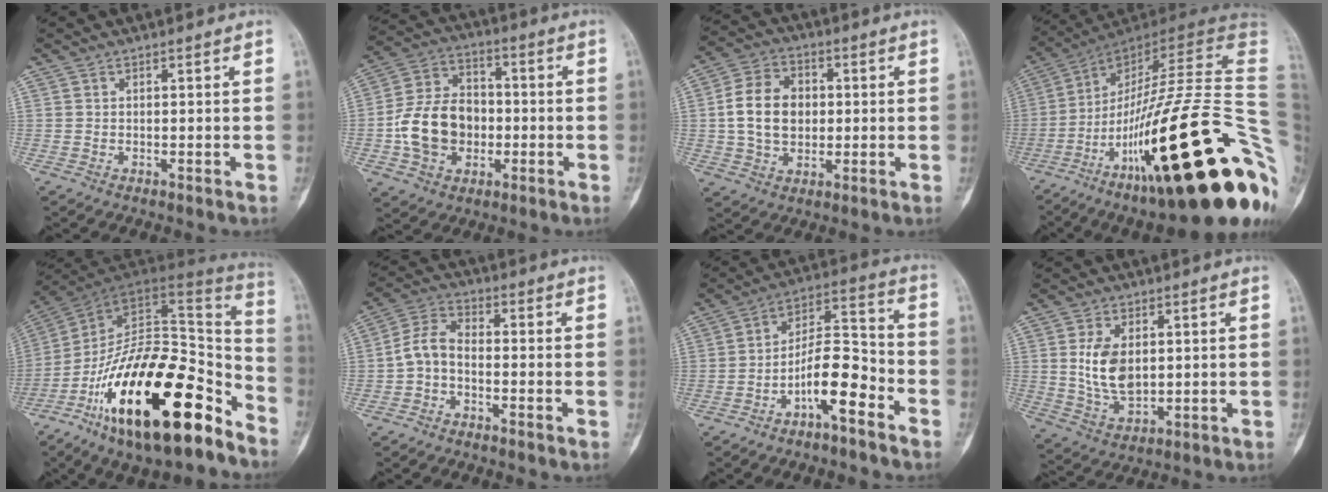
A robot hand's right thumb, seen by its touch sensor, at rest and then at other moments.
{"total": 14.4, "force": [-2.5, 10.9, 9.0], "torque": [-0.140, 0.033, -0.044]}
{"total": 11.6, "force": [0.5, 8.6, 7.8], "torque": [-0.120, 0.013, 0.007]}
{"total": 39.1, "force": [-11.9, 8.8, 36.2], "torque": [-0.472, 0.058, -0.189]}
{"total": 29.8, "force": [-16.9, 11.8, 21.5], "torque": [-0.302, 0.086, -0.273]}
{"total": 5.5, "force": [-1.9, 3.2, 4.1], "torque": [-0.083, 0.028, -0.049]}
{"total": 11.0, "force": [-5.8, 3.7, 8.6], "torque": [-0.151, 0.068, -0.102]}
{"total": 8.9, "force": [1.3, 5.4, 7.0], "torque": [-0.123, -0.012, 0.038]}